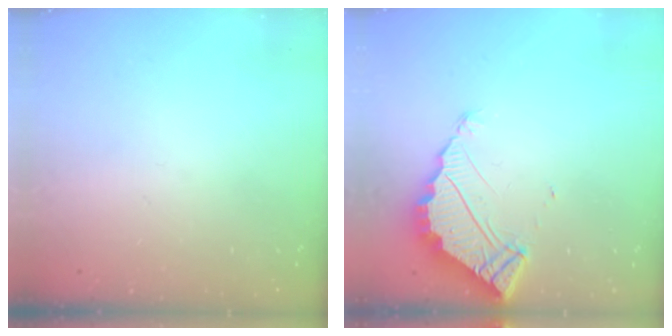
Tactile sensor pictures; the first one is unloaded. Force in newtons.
{"total": 5.3, "press": 5.2, "slide": 0.3}